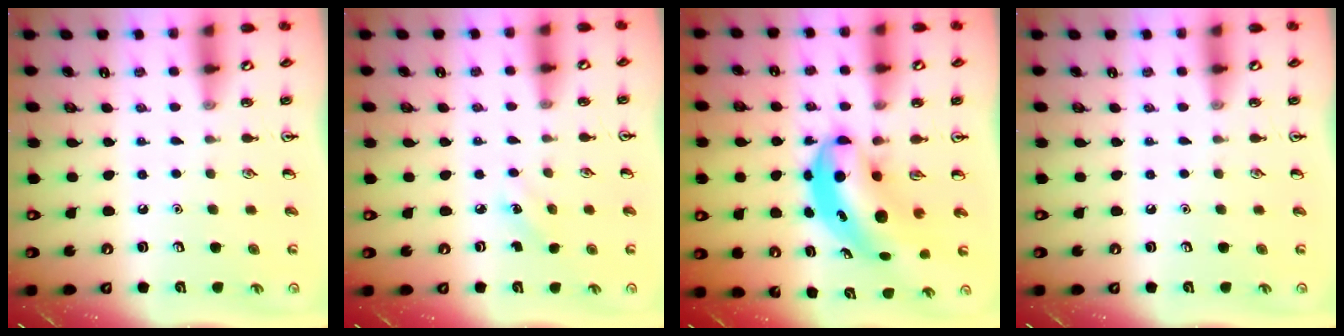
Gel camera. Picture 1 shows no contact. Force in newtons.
{"total": 1.9, "press": 1.7, "slide": 0.7}
{"total": 7.2, "press": 7.0, "slide": 1.7}
{"total": 0.0}